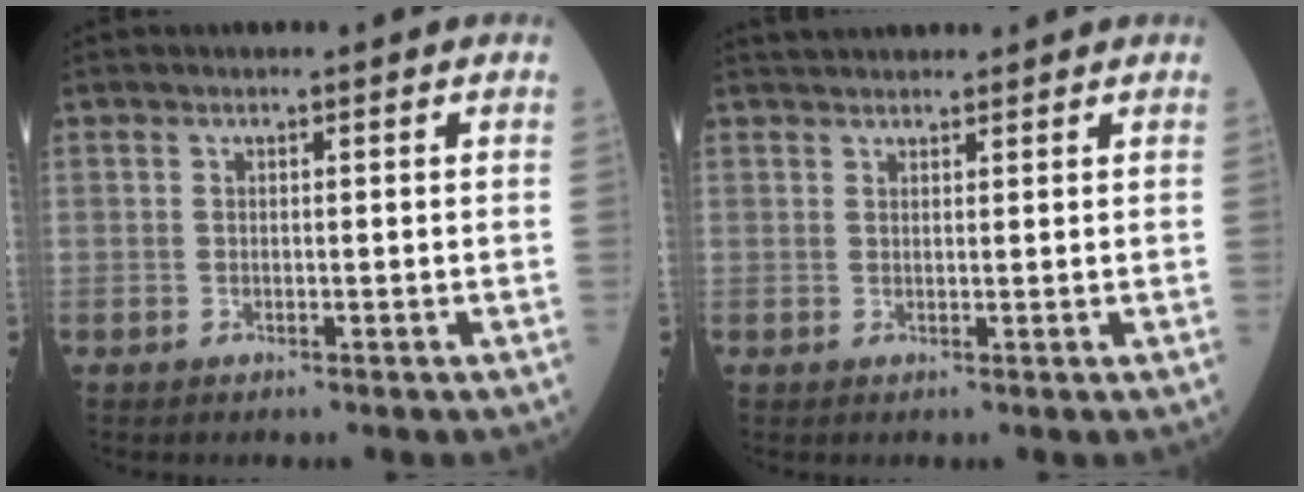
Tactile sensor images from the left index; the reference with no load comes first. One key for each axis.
{"total": 5.2, "fx": 4.9, "fy": 0.8, "fz": 1.5, "tx": -0.019, "ty": 0.038, "tz": 0.074}